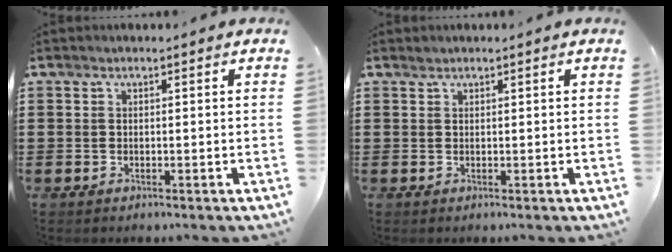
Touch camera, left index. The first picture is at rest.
{"total": 0.6, "force": [0.5, 0.2, 0.1], "torque": [-0.005, 0.001, 0.011]}